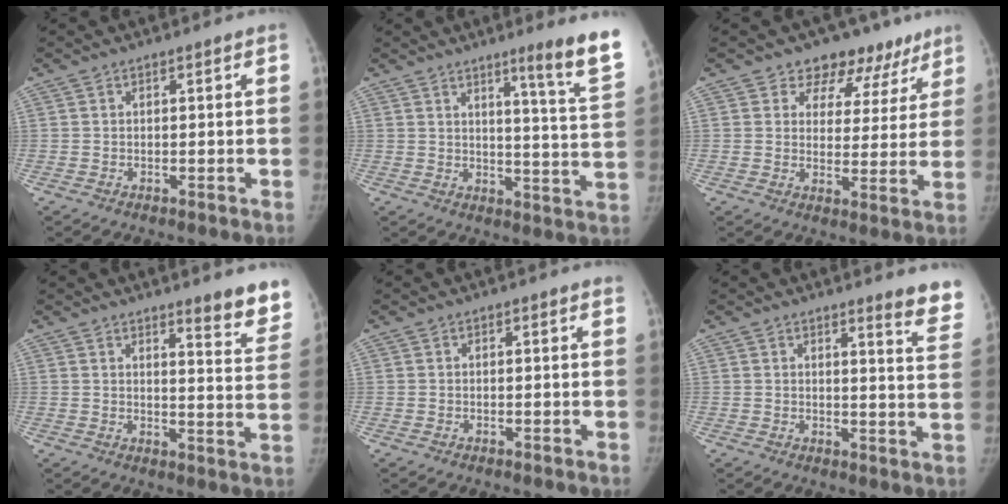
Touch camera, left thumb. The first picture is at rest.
{"total": 11.6, "force": [7.7, -0.6, 8.7], "torque": [-0.109, -0.063, 0.097]}
{"total": 11.5, "force": [8.3, 7.5, 2.4], "torque": [0.029, -0.035, 0.093]}
{"total": 9.2, "force": [7.3, 1.6, 5.3], "torque": [-0.036, -0.054, 0.082]}
{"total": 0.5, "force": [0.5, 0.1, 0.2], "torque": [0.002, 0.003, 0.004]}
{"total": 7.9, "force": [6.7, 0.7, 4.0], "torque": [-0.025, -0.052, 0.061]}